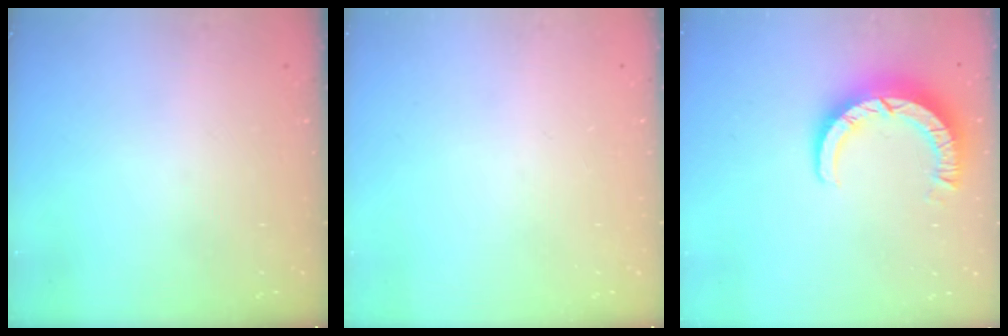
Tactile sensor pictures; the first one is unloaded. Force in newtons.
{"total": 0.0}
{"total": 9.0, "press": 9.0, "slide": 1.0}